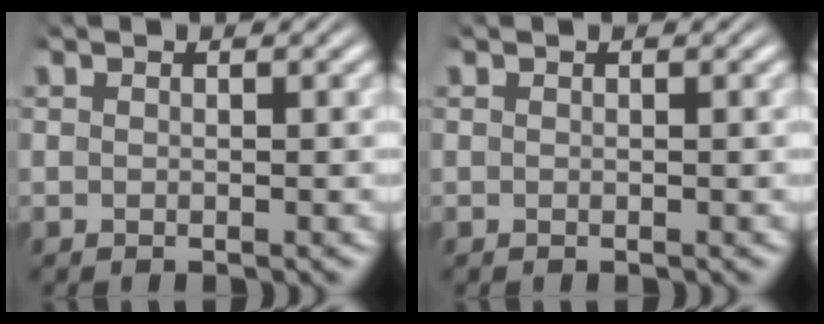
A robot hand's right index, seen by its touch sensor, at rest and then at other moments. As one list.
[{"total": 0.0}]